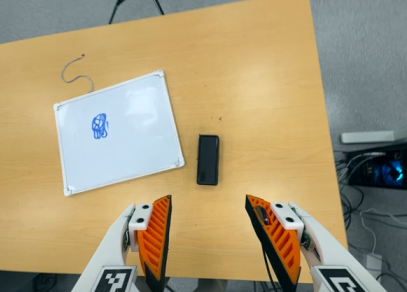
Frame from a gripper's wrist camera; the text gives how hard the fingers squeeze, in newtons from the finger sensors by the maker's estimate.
{"total": 0.0}